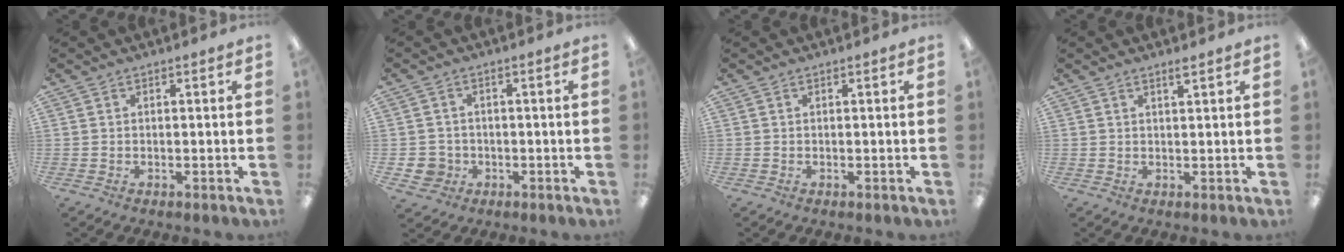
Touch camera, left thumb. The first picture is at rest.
{"total": 4.2, "force": [-1.0, 4.0, 0.6], "torque": [-0.020, 0.008, -0.017]}
{"total": 0.0}
{"total": 1.7, "force": [1.4, 0.0, 1.0], "torque": [-0.014, -0.005, 0.023]}